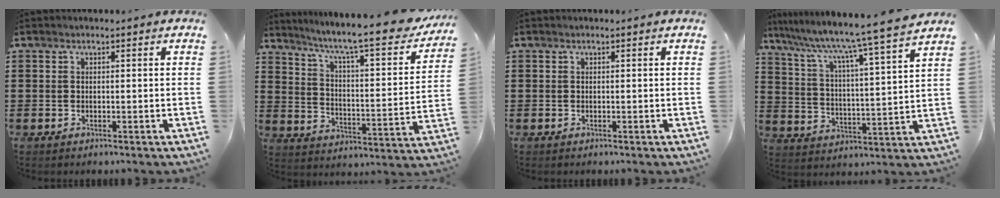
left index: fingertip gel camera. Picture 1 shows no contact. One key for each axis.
{"total": 8.7, "fx": 7.0, "fy": 0.2, "fz": 5.2, "tx": -0.113, "ty": -0.056, "tz": 0.107}
{"total": 0.0}
{"total": 6.9, "fx": 5.9, "fy": -1.4, "fz": 3.4, "tx": -0.091, "ty": -0.057, "tz": 0.085}